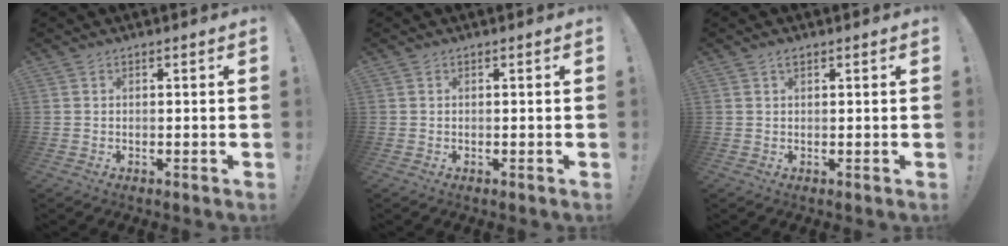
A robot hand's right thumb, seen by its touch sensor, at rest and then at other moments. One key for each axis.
{"total": 0.0}
{"total": 1.0, "fx": 0.6, "fy": 0.4, "fz": 0.7, "tx": -0.008, "ty": -0.001, "tz": 0.010}